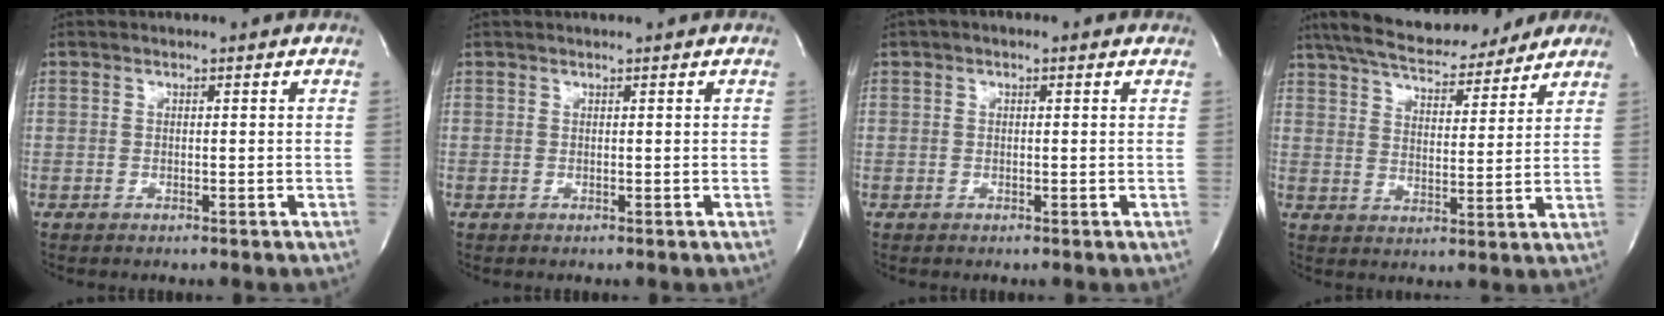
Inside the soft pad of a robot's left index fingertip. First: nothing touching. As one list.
[{"total": 0.7, "force": [0.7, -0.1, 0.3], "torque": [-0.005, 0.011, 0.011]}, {"total": 1.5, "force": [0.7, 0.7, 1.1], "torque": [-0.021, 0.012, 0.005]}, {"total": 17.8, "force": [15.0, 4.9, 8.1], "torque": [-0.136, 0.023, 0.218]}]